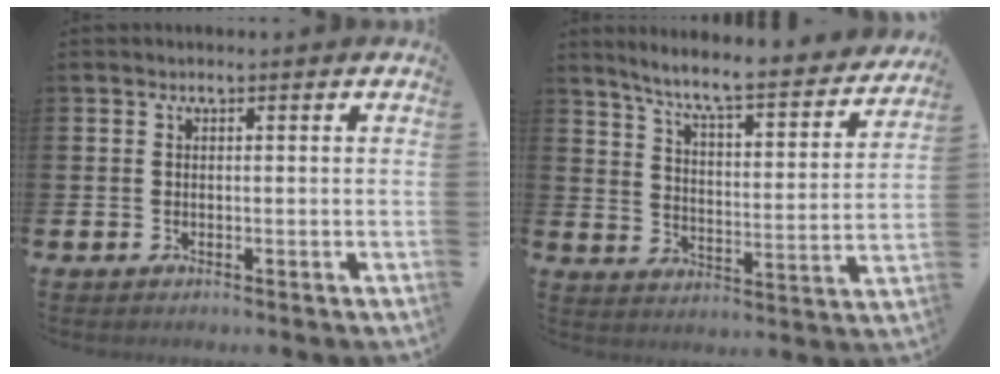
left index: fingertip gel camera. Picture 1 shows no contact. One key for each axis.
{"total": 7.3, "fx": 6.6, "fy": 0.6, "fz": 3.2, "tx": -0.083, "ty": -0.053, "tz": 0.105}